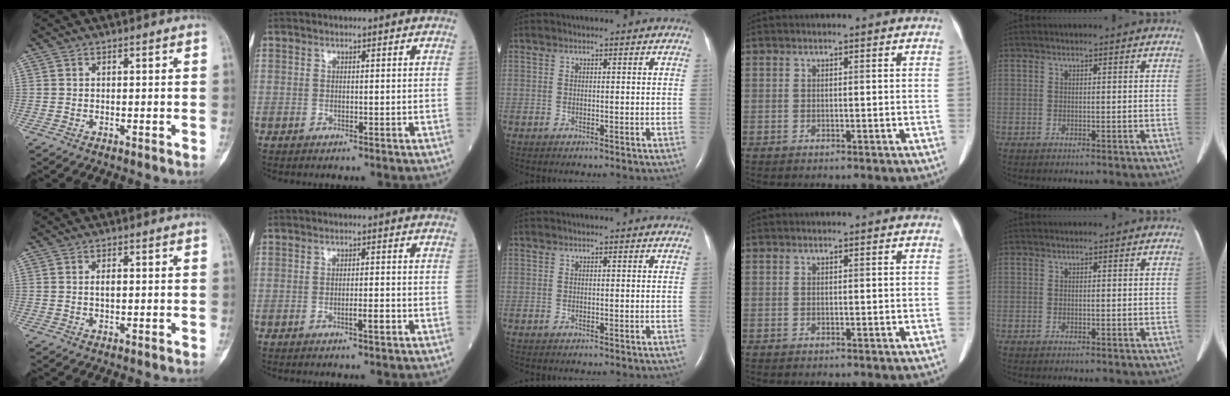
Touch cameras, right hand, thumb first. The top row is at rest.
{"thumb": {"total": 1.8, "force": [0.1, 0.8, 1.6], "torque": [-0.026, -0.002, 0.002]}, "index": {"total": 1.9, "force": [-0.8, 0.1, 1.7], "torque": [-0.024, -0.002, -0.014]}}